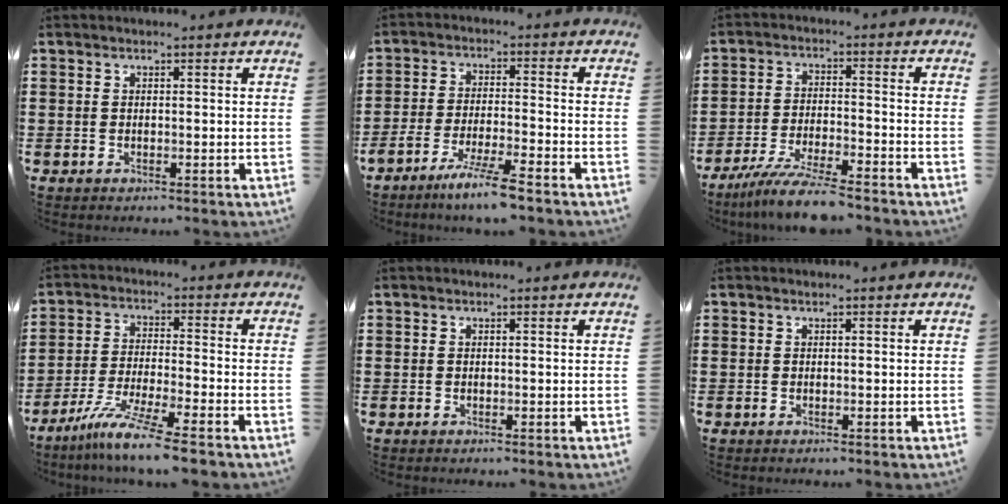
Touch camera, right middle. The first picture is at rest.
{"total": 6.2, "force": [-5.1, -0.3, 3.5], "torque": [-0.067, -0.015, -0.095]}
{"total": 7.8, "force": [-6.8, 0.2, 4.0], "torque": [-0.081, -0.007, -0.128]}
{"total": 8.3, "force": [-6.6, -0.2, 5.0], "torque": [-0.102, -0.015, -0.128]}
{"total": 0.0}
{"total": 0.0}